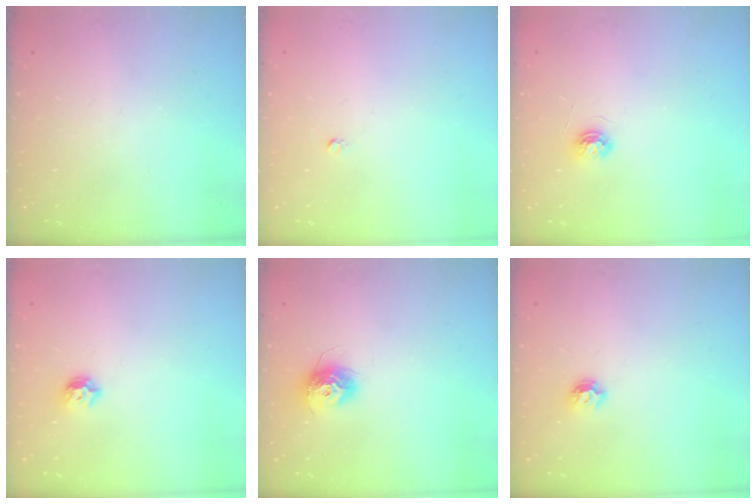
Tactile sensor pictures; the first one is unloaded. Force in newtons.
{"total": 2.5, "press": 2.5, "slide": 0.2}
{"total": 4.4, "press": 4.4, "slide": 0.5}
{"total": 5.6, "press": 5.5, "slide": 0.9}
{"total": 11.0, "press": 11.0, "slide": 0.8}
{"total": 6.4, "press": 6.4, "slide": 0.7}